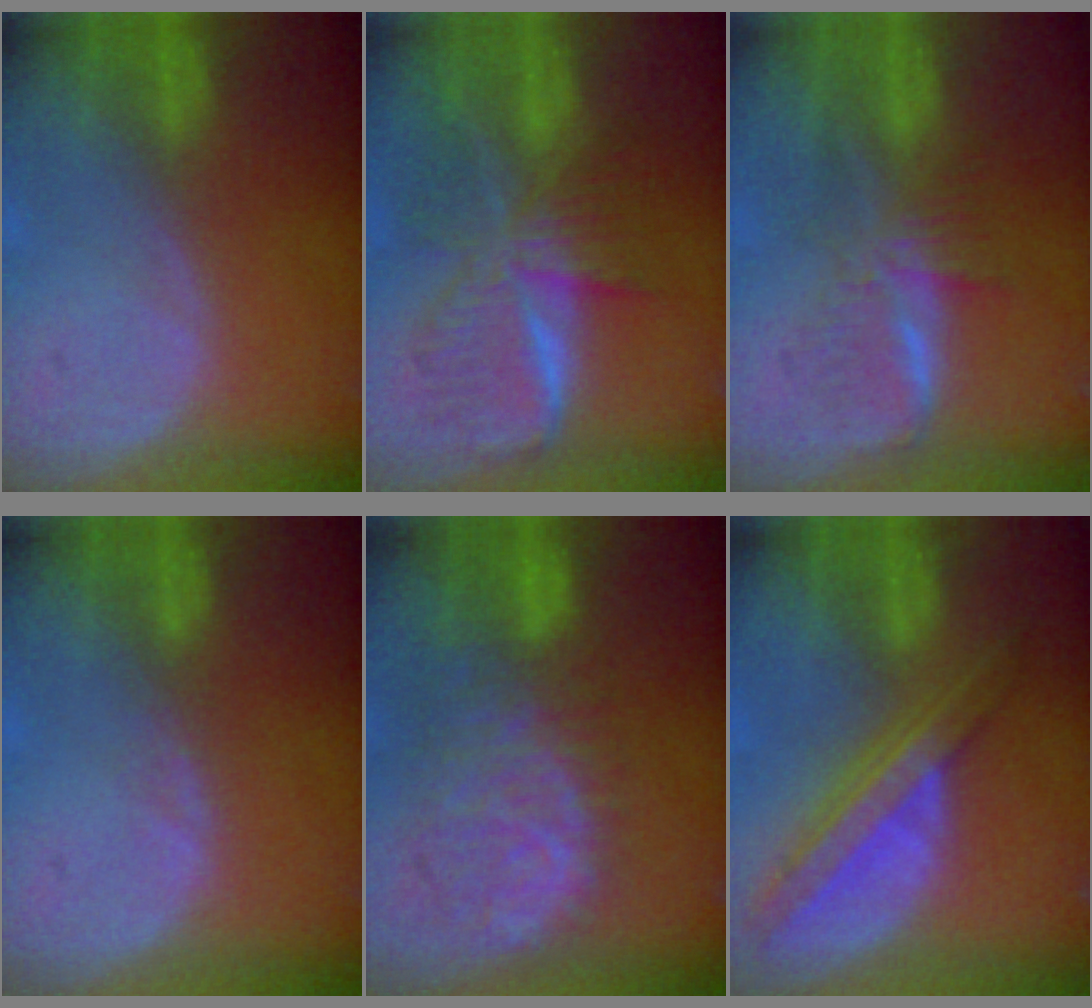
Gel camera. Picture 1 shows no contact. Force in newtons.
{"total": 9.5, "press": 9.5, "slide": 0.6}
{"total": 5.9, "press": 5.7, "slide": 1.7}
{"total": 0.8, "press": 0.8, "slide": 0.3}
{"total": 10.9, "press": 9.4, "slide": 5.5}
{"total": 8.2, "press": 6.9, "slide": 4.5}